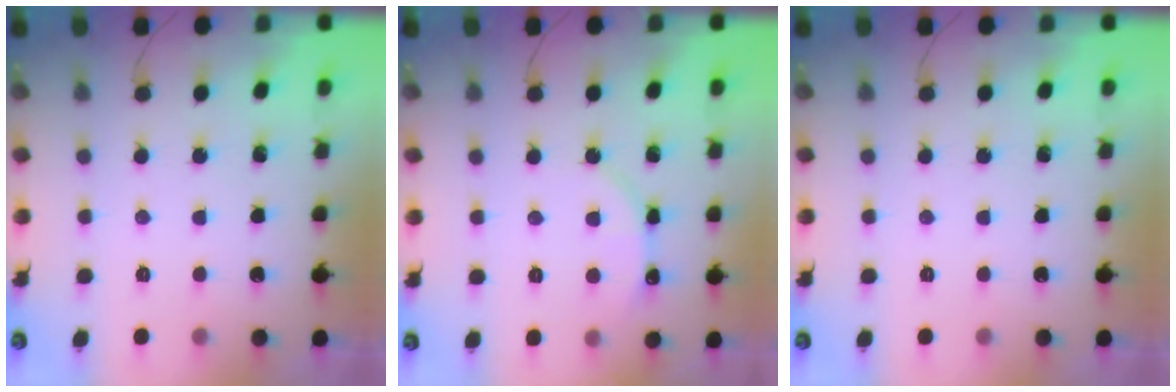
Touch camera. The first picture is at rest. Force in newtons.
{"total": 4.0, "press": 3.9, "slide": 0.4}
{"total": 0.0}